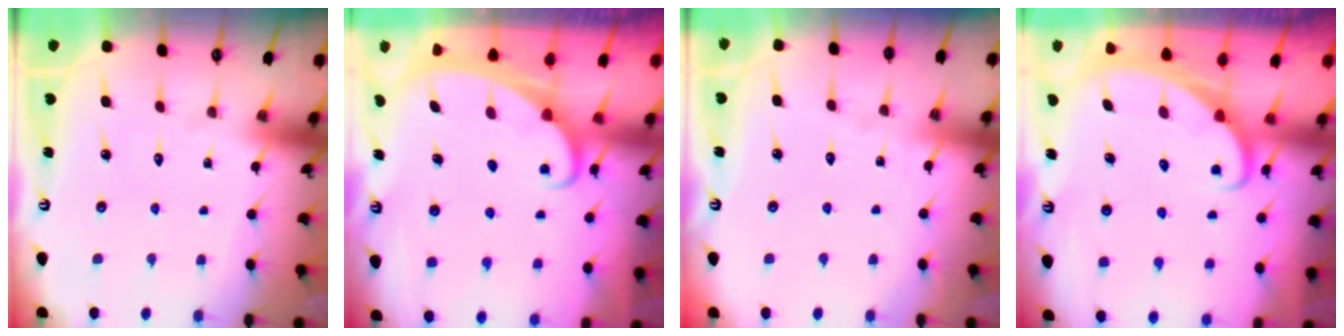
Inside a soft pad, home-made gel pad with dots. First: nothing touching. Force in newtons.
{"total": 2.4, "press": 2.3, "slide": 0.3}
{"total": 3.3, "press": 3.3, "slide": 0.3}
{"total": 2.5, "press": 2.5, "slide": 0.3}